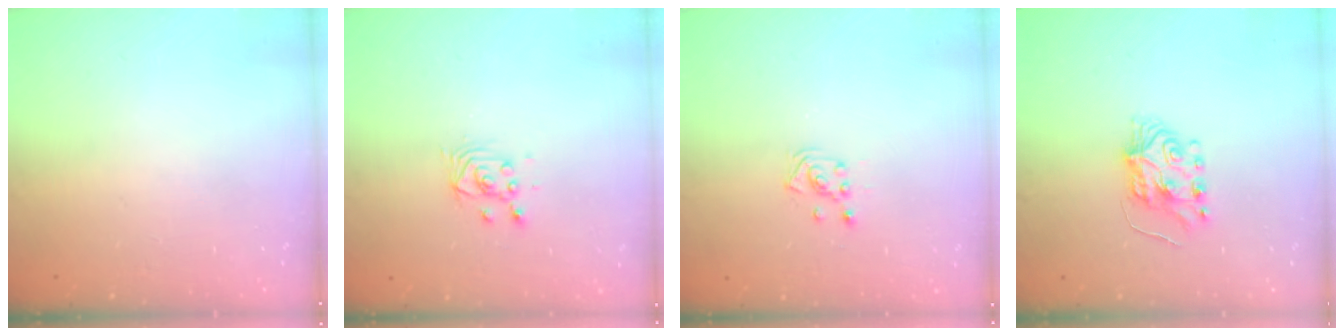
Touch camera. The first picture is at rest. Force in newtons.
{"total": 2.7, "press": 2.7, "slide": 0.1}
{"total": 2.0, "press": 1.9, "slide": 0.8}
{"total": 7.1, "press": 7.1, "slide": 0.8}